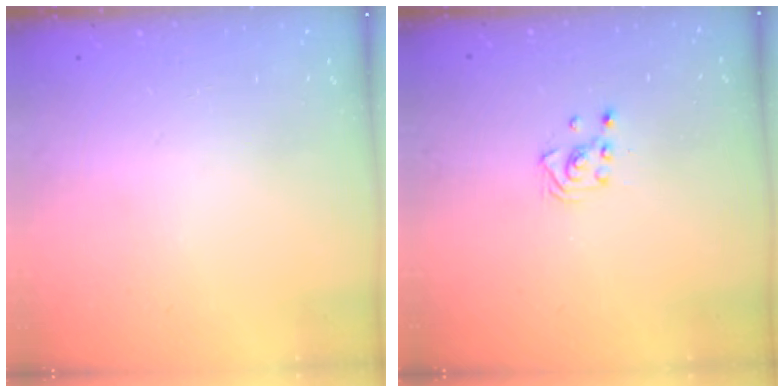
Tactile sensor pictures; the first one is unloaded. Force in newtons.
{"total": 2.8, "press": 2.8, "slide": 0.3}